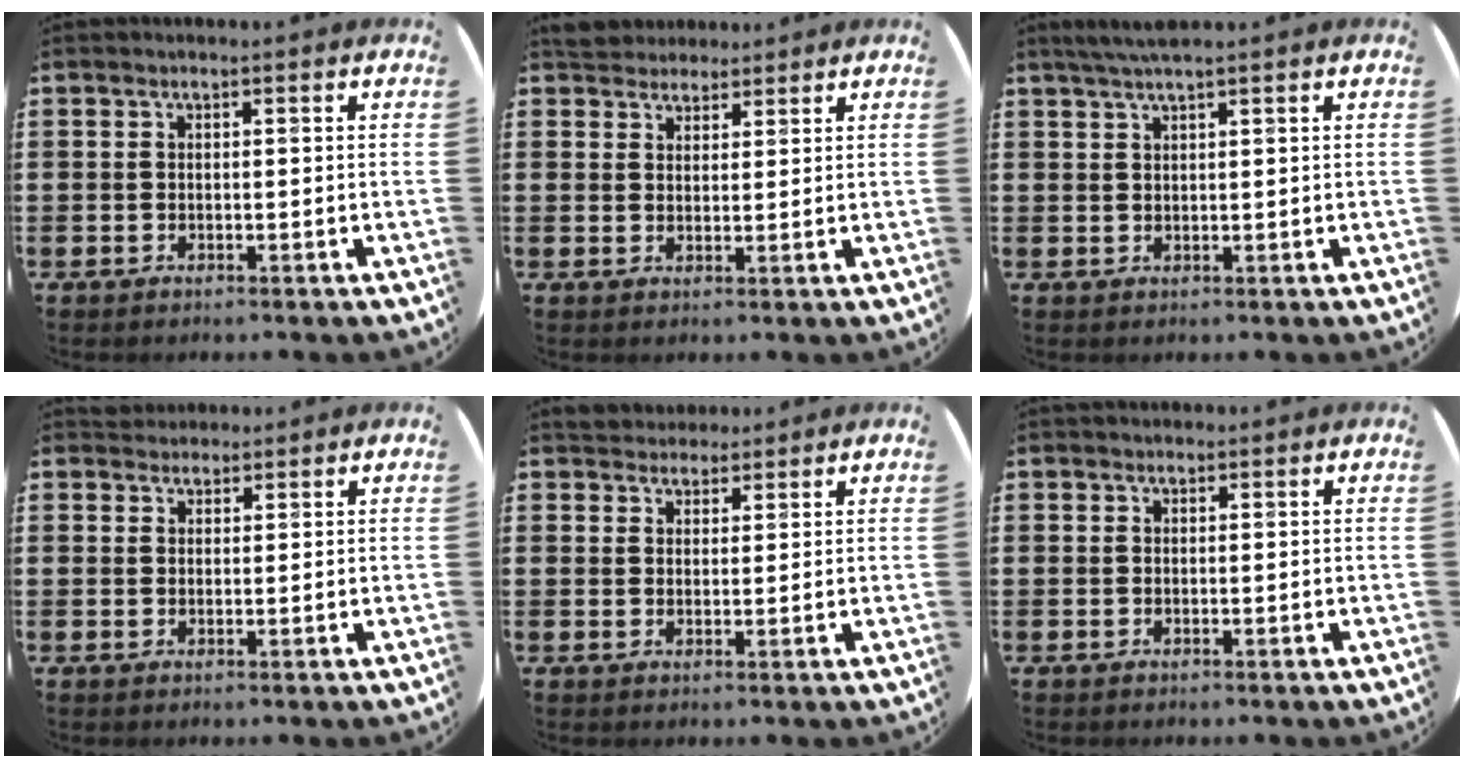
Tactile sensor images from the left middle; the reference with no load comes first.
{"total": 3.8, "force": [3.6, 1.3, 0.3], "torque": [-0.007, -0.005, 0.068]}
{"total": 2.3, "force": [1.8, -0.1, 1.5], "torque": [-0.030, 0.003, 0.032]}
{"total": 2.1, "force": [1.9, 0.7, -0.1], "torque": [0.007, 0.001, 0.037]}
{"total": 3.0, "force": [2.9, 0.9, -0.2], "torque": [0.004, -0.005, 0.053]}
{"total": 0.6, "force": [0.5, 0.2, -0.1], "torque": [0.010, 0.001, 0.008]}